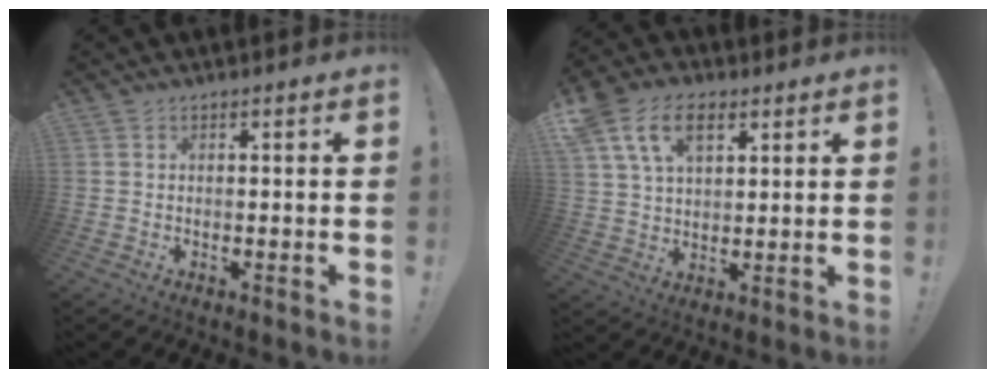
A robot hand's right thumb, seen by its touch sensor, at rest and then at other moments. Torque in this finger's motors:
{"motor_torque": [0.62, 0.66, 0.45, 0.20, 0.19]}